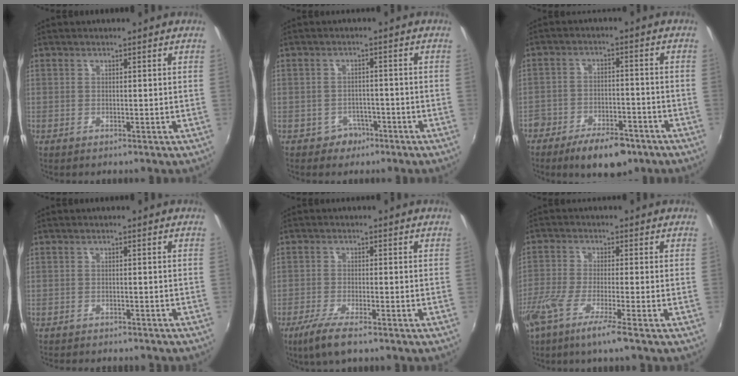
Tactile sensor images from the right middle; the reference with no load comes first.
{"total": 3.6, "force": [-2.2, 2.8, 0.2], "torque": [-0.012, 0.009, -0.030]}
{"total": 12.4, "force": [-8.9, 5.4, 6.6], "torque": [-0.143, -0.008, -0.140]}
{"total": 5.7, "force": [-5.2, 1.3, 1.9], "torque": [-0.049, -0.014, -0.076]}
{"total": 6.0, "force": [-4.2, 0.9, 4.2], "torque": [-0.104, -0.016, -0.080]}
{"total": 8.5, "force": [-5.8, -0.2, 6.2], "torque": [-0.137, -0.032, -0.109]}